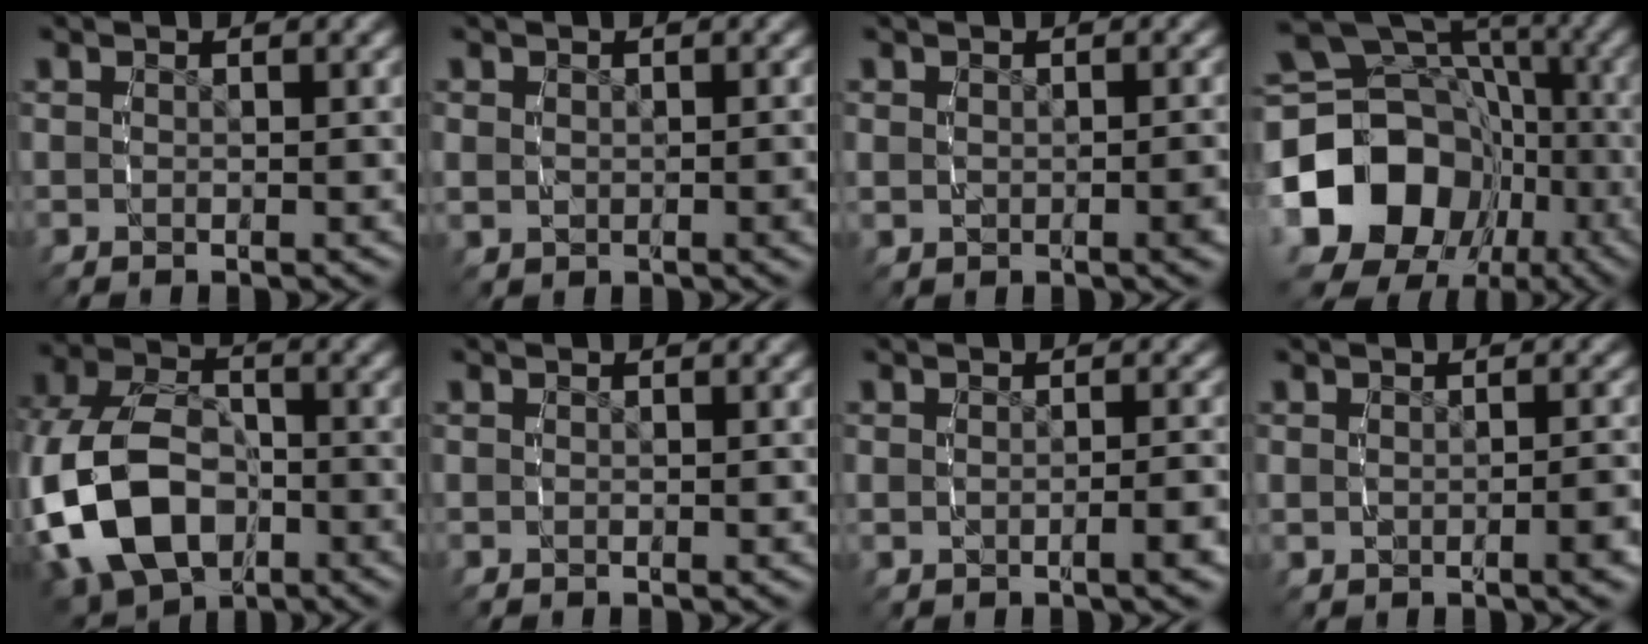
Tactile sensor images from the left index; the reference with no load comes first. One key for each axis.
{"total": 1.6, "fx": -0.1, "fy": 1.2, "fz": 1.0, "tx": -0.024, "ty": -0.008, "tz": 0.006}
{"total": 1.5, "fx": -0.2, "fy": 0.9, "fz": 1.2, "tx": -0.021, "ty": -0.002, "tz": 0.002}
{"total": 20.5, "fx": -3.7, "fy": 17.1, "fz": 10.7, "tx": -0.220, "ty": -0.058, "tz": -0.049}
{"total": 11.7, "fx": -2.2, "fy": 8.9, "fz": 7.2, "tx": -0.178, "ty": -0.048, "tz": -0.020}
{"total": 0.0}
{"total": 1.5, "fx": -0.6, "fy": 0.5, "fz": 1.3, "tx": -0.022, "ty": 0.007, "tz": -0.012}
{"total": 1.7, "fx": -0.4, "fy": 0.9, "fz": 1.4, "tx": -0.024, "ty": 0.005, "tz": -0.007}